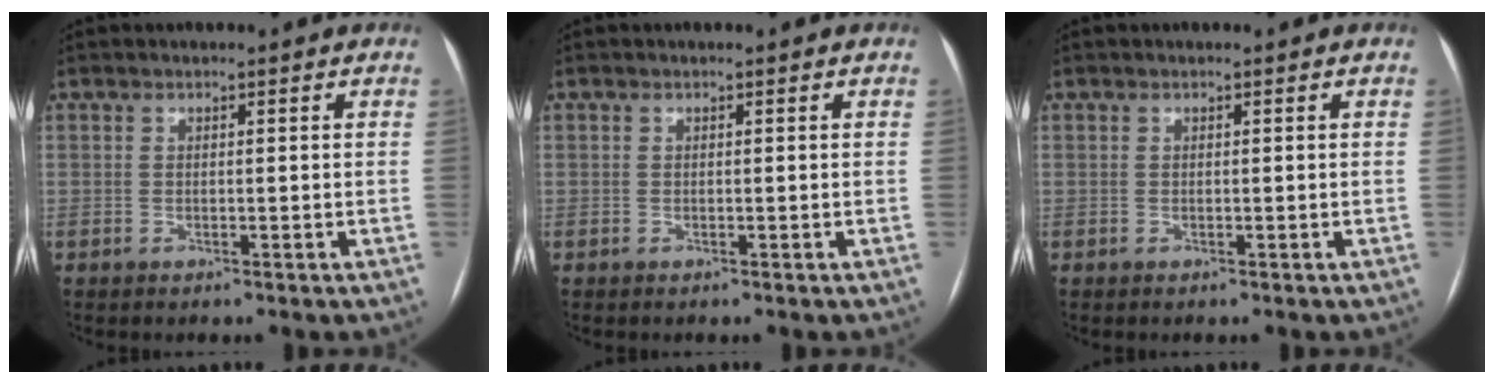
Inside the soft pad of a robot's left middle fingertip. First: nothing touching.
{"total": 0.0}
{"total": 0.0}